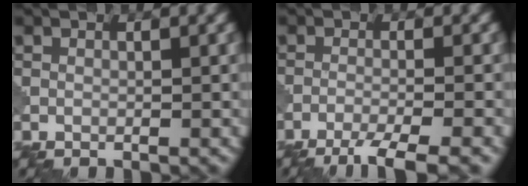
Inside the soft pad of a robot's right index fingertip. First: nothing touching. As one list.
[{"total": 4.8, "force": [-3.4, 0.7, 3.3], "torque": [-0.053, 0.000, -0.069]}]